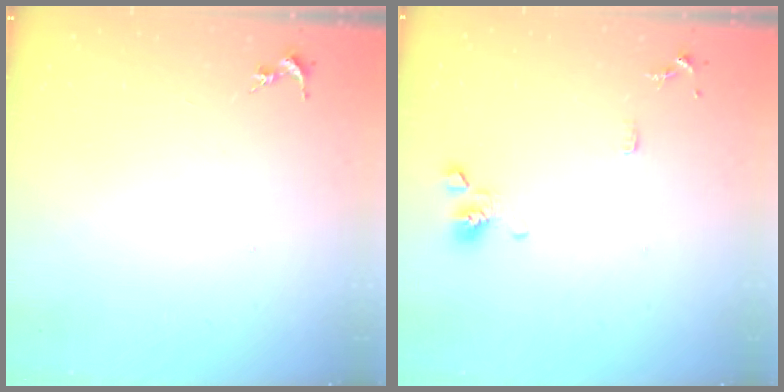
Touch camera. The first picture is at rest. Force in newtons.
{"total": 9.1, "press": 8.9, "slide": 1.9}